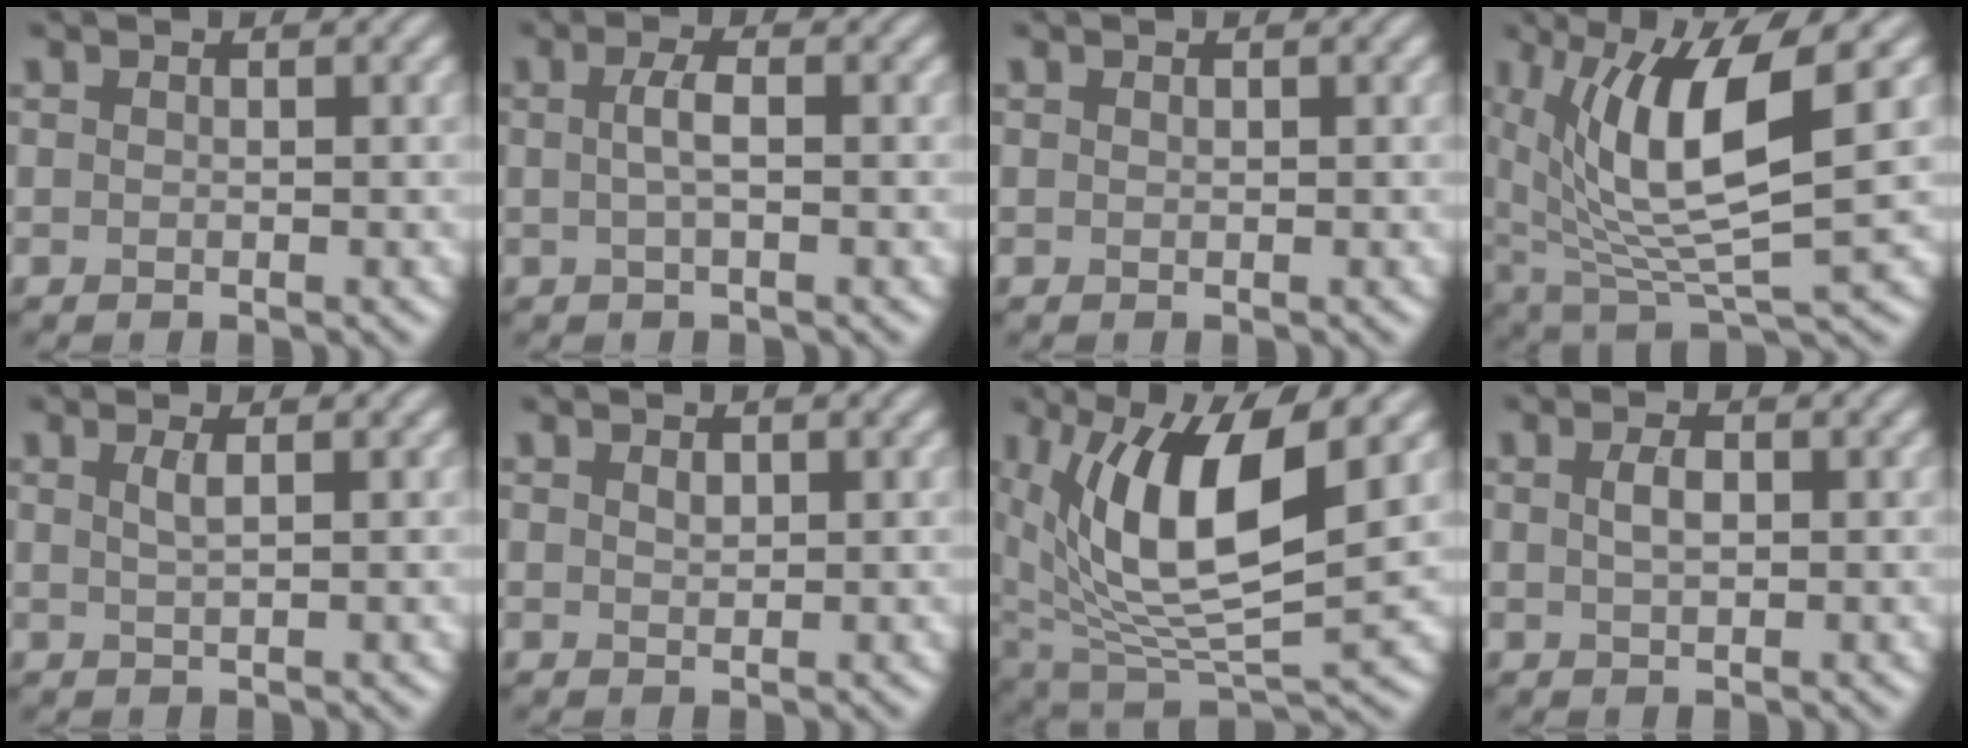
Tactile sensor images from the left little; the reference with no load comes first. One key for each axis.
{"total": 1.8, "fx": 0.1, "fy": 0.4, "fz": 1.8, "tx": -0.037, "ty": 0.006, "tz": 0.000}
{"total": 0.0}
{"total": 10.9, "fx": 3.0, "fy": 3.1, "fz": 10.0, "tx": -0.193, "ty": -0.002, "tz": 0.062}
{"total": 1.5, "fx": 0.5, "fy": 0.4, "fz": 1.3, "tx": -0.023, "ty": 0.002, "tz": 0.007}
{"total": 0.8, "fx": 0.5, "fy": 0.5, "fz": 0.5, "tx": -0.012, "ty": 0.000, "tz": 0.009}
{"total": 12.4, "fx": 3.8, "fy": 4.6, "fz": 10.8, "tx": -0.204, "ty": -0.001, "tz": 0.071}
{"total": 1.7, "fx": 0.3, "fy": 0.8, "fz": 1.4, "tx": -0.033, "ty": 0.003, "tz": 0.006}